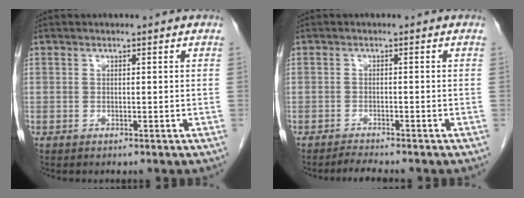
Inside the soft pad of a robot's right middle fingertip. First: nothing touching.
{"total": 2.3, "force": [-2.2, -0.2, 0.8], "torque": [-0.018, -0.009, -0.036]}